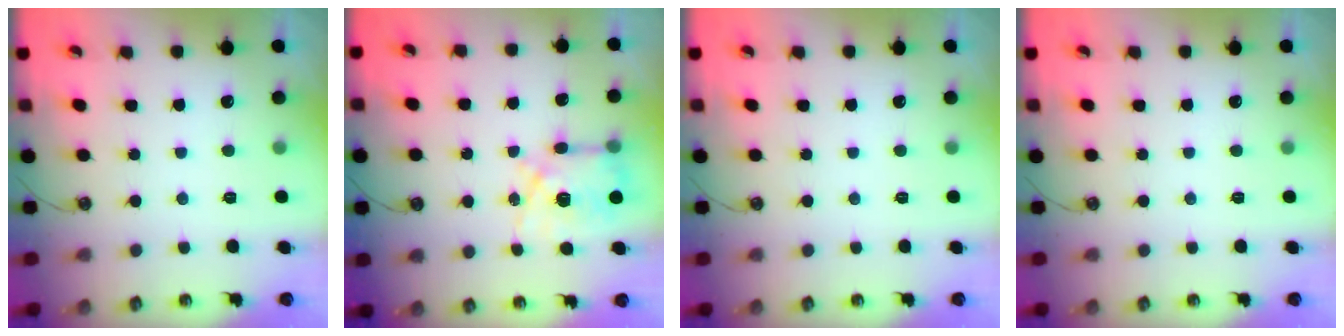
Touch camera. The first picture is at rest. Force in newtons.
{"total": 10.1, "press": 10.0, "slide": 0.6}
{"total": 0.0}
{"total": 0.0}